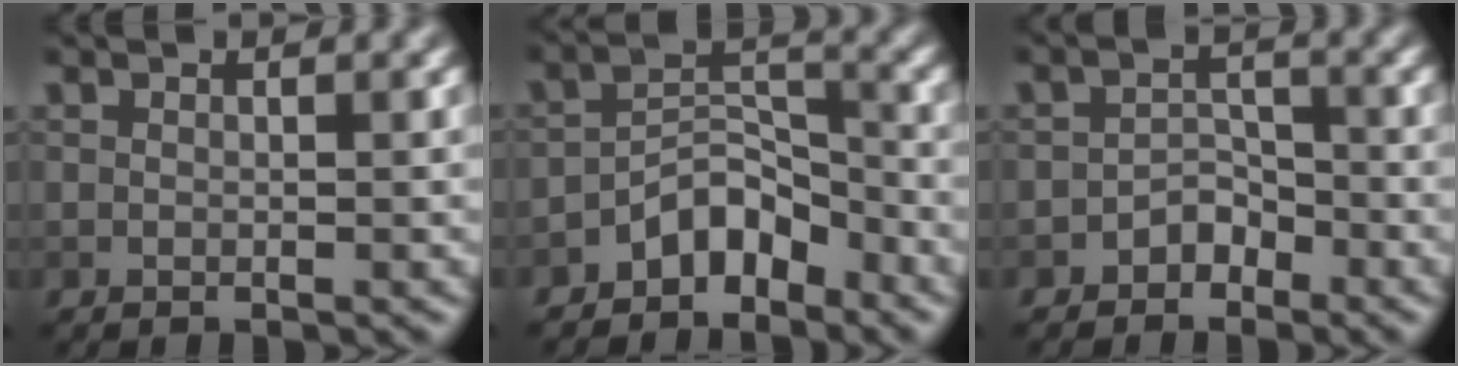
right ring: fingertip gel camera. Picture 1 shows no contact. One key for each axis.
{"total": 4.1, "fx": -3.0, "fy": 2.0, "fz": 1.9, "tx": -0.020, "ty": 0.017, "tz": -0.058}
{"total": 1.9, "fx": -1.4, "fy": 1.2, "fz": 0.6, "tx": -0.002, "ty": 0.010, "tz": -0.025}